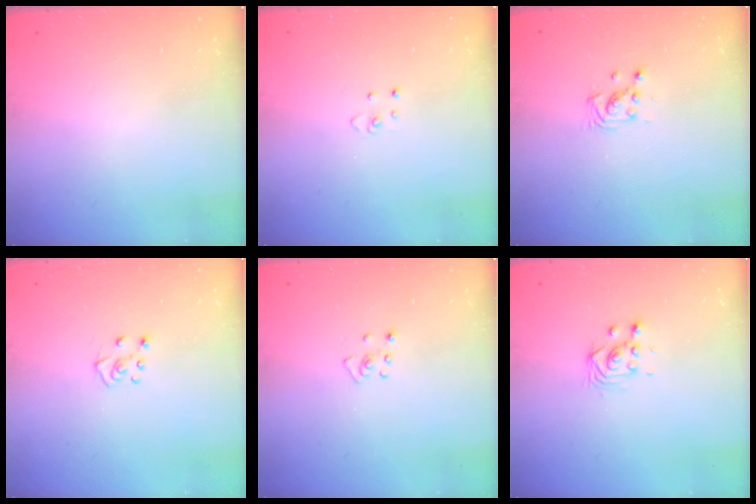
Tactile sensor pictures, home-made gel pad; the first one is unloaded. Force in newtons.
{"total": 2.9, "press": 2.9, "slide": 0.2}
{"total": 3.0, "press": 2.9, "slide": 0.5}
{"total": 4.6, "press": 4.6, "slide": 0.5}
{"total": 3.6, "press": 3.6, "slide": 0.2}
{"total": 3.3, "press": 3.1, "slide": 1.0}